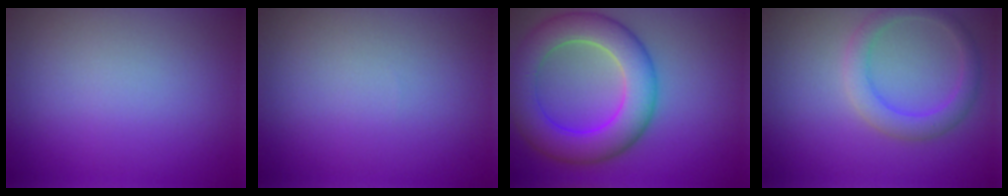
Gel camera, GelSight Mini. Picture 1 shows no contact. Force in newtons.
{"total": 0.0}
{"total": 7.9, "press": 7.9, "slide": 0.3}
{"total": 2.9, "press": 2.9, "slide": 0.1}